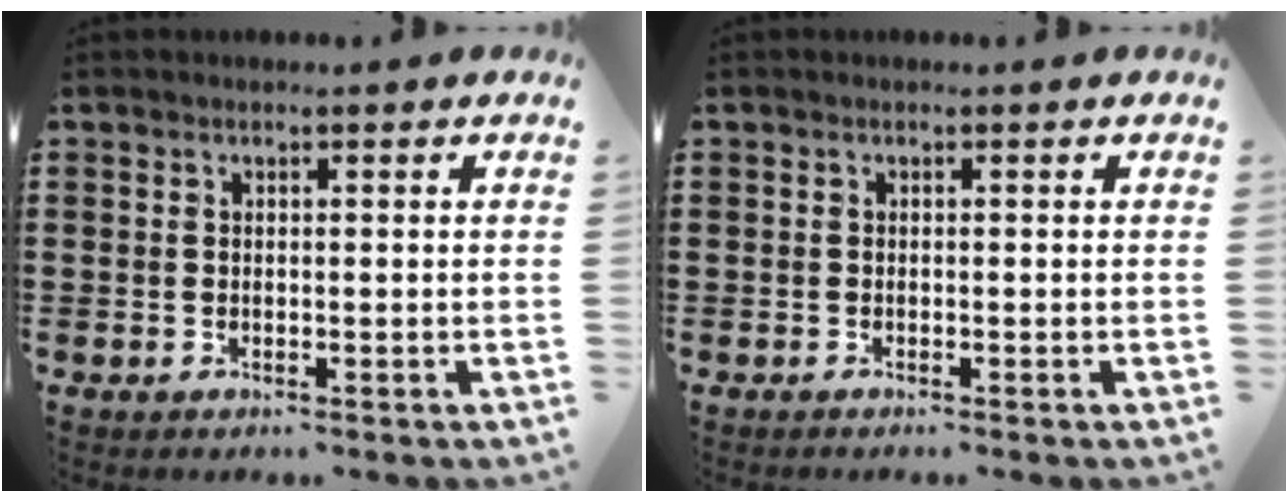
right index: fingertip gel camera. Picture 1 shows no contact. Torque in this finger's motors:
{"motor_torque": [-0.78, 1.13, -0.02, 0.01]}